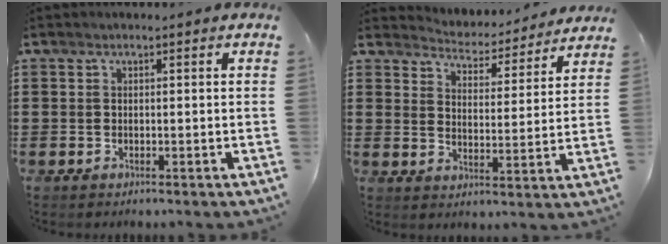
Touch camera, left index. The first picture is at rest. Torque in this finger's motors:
{"motor_torque": [2.14, 0.00, 0.06, -0.06]}